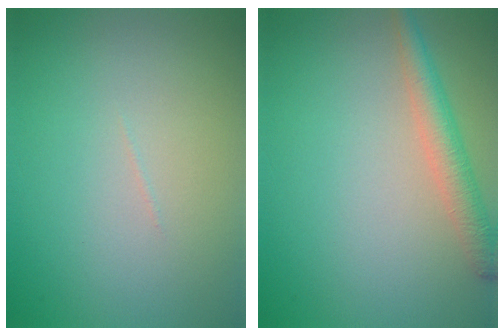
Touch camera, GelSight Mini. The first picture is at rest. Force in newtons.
{"total": 3.1, "press": 3.1, "slide": 0.2}